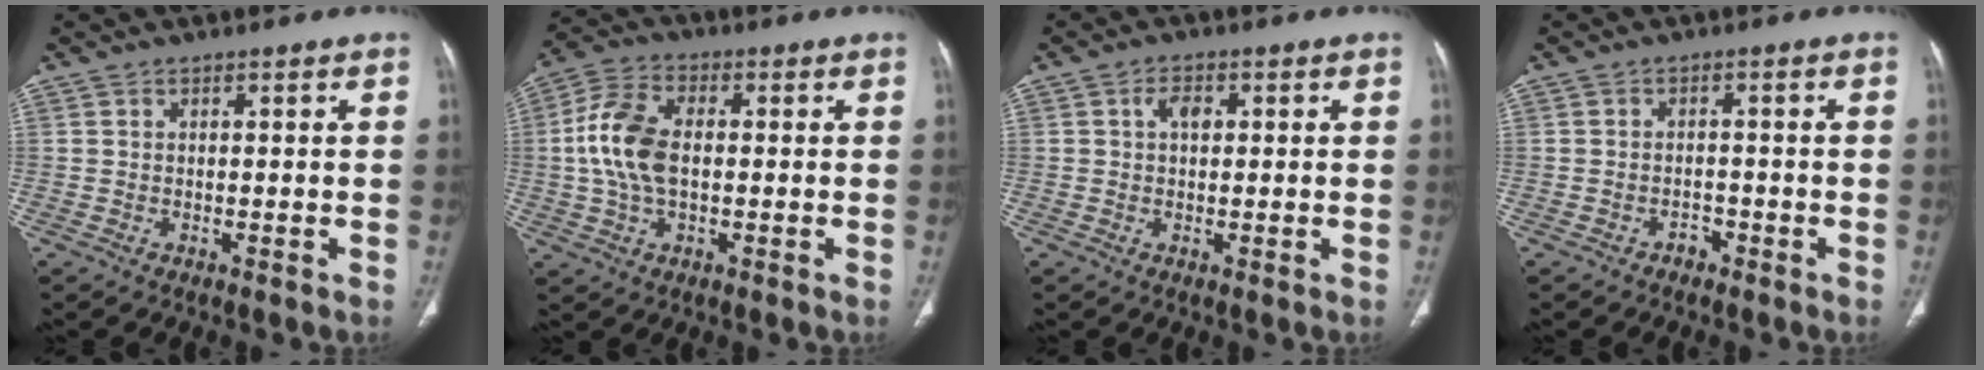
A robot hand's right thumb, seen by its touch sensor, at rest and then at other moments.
{"total": 11.0, "force": [0.1, 6.5, 8.9], "torque": [-0.184, 0.012, 0.000]}
{"total": 2.7, "force": [0.6, 1.7, 2.0], "torque": [-0.025, 0.004, 0.005]}
{"total": 1.6, "force": [-1.2, 1.0, 0.4], "torque": [-0.003, 0.009, -0.022]}